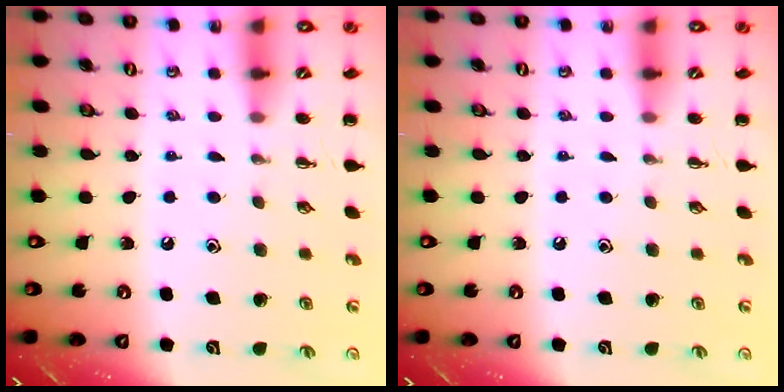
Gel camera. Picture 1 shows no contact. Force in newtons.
{"total": 0.0}